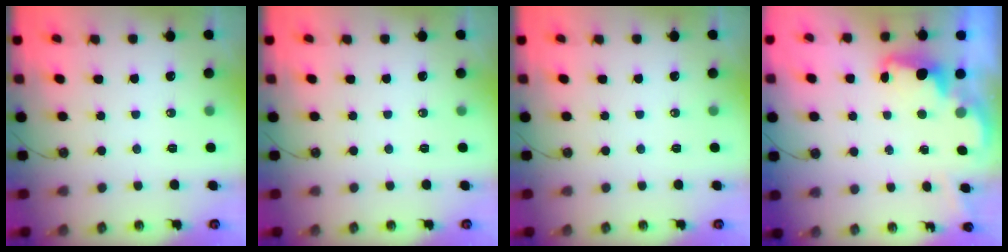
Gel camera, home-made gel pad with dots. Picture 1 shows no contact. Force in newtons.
{"total": 0.0}
{"total": 0.0}
{"total": 2.4, "press": 2.3, "slide": 0.5}